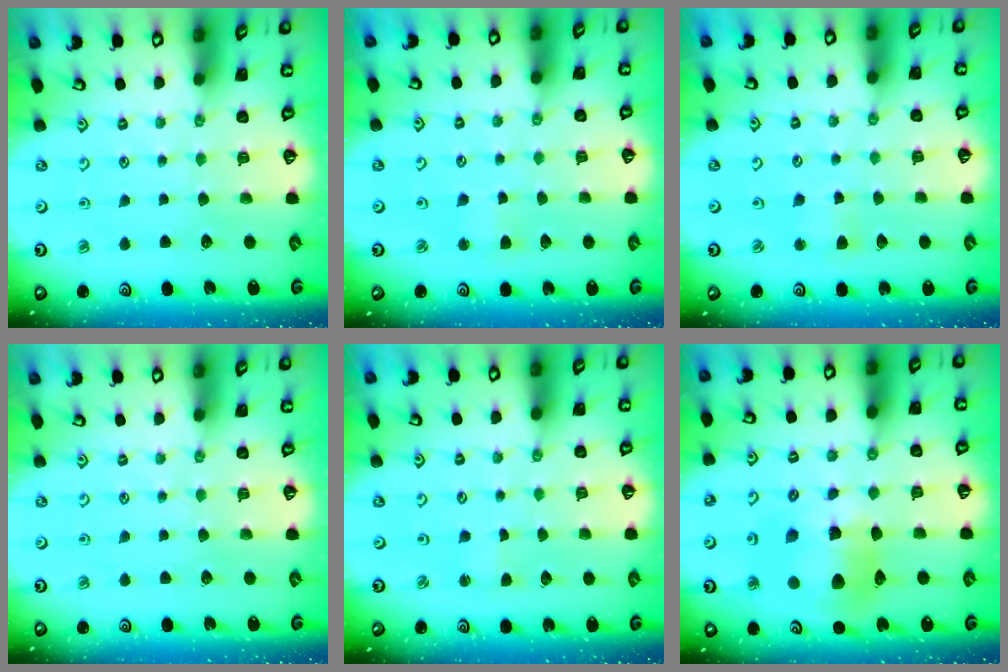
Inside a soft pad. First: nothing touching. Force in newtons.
{"total": 2.4, "press": 2.3, "slide": 0.5}
{"total": 2.4, "press": 2.4, "slide": 0.5}
{"total": 0.0}
{"total": 1.0, "press": 0.9, "slide": 0.1}
{"total": 13.9, "press": 13.8, "slide": 2.1}